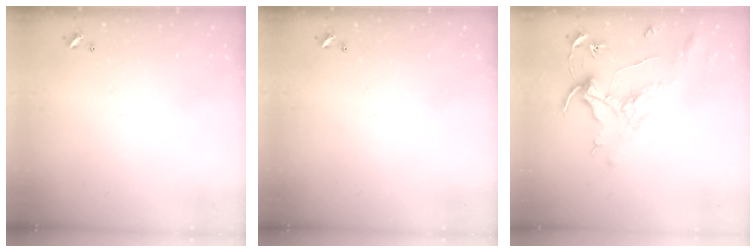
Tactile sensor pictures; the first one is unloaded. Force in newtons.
{"total": 0.0}
{"total": 1.4, "press": 1.2, "slide": 0.7}